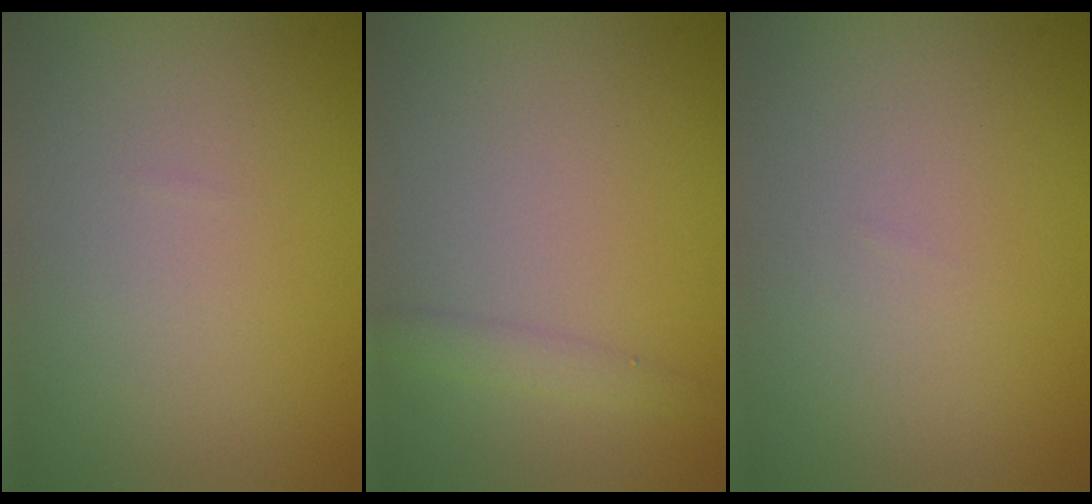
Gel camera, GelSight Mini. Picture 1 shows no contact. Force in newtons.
{"total": 1.4, "press": 1.4, "slide": 0.1}
{"total": 0.0}